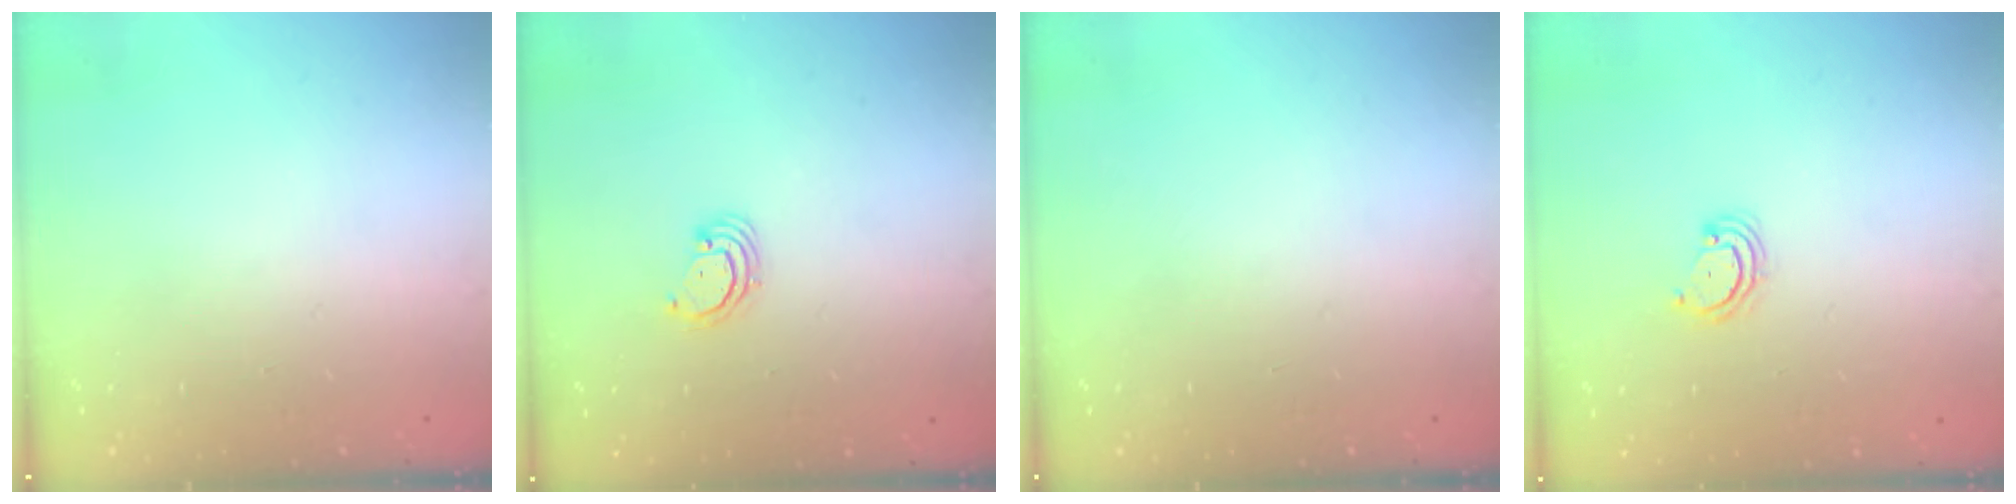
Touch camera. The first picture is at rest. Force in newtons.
{"total": 2.8, "press": 2.8, "slide": 0.2}
{"total": 0.0}
{"total": 2.9, "press": 2.9, "slide": 0.3}